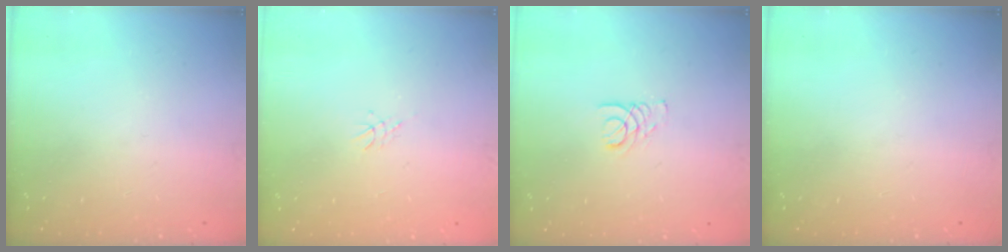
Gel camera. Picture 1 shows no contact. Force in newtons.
{"total": 4.1, "press": 4.1, "slide": 0.5}
{"total": 1.9, "press": 1.9, "slide": 0.2}
{"total": 0.0}